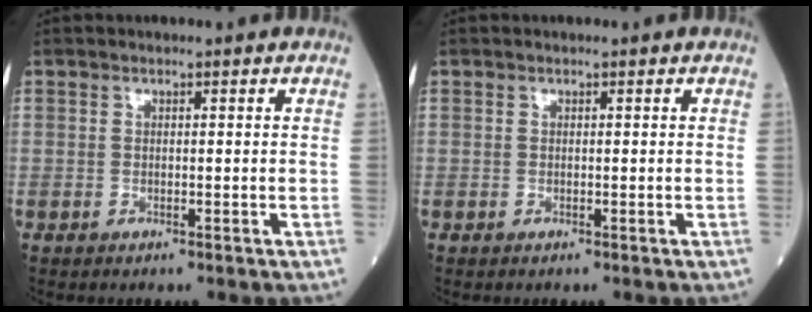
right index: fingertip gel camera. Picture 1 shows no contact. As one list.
[{"total": 0.0}]